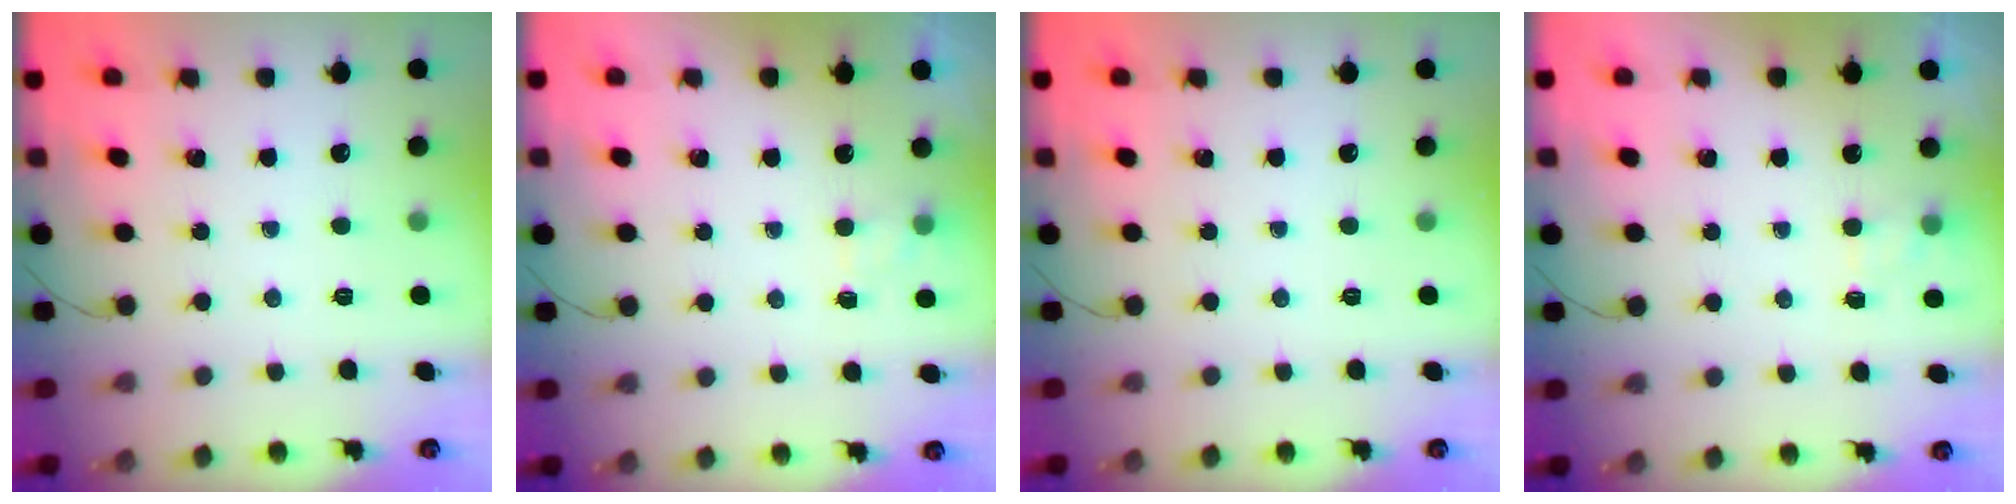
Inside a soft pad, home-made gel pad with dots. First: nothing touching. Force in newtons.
{"total": 2.5, "press": 1.9, "slide": 1.6}
{"total": 0.0}
{"total": 2.5, "press": 1.9, "slide": 1.6}